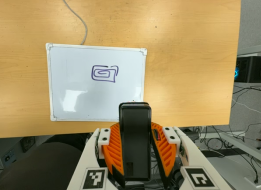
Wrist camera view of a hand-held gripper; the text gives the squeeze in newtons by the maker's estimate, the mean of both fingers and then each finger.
{"total": 8.1, "left": 6.2, "right": 10.0}